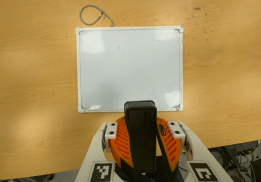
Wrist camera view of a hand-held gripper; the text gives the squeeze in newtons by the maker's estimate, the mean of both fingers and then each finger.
{"total": 11.4, "left": 11.1, "right": 11.6}